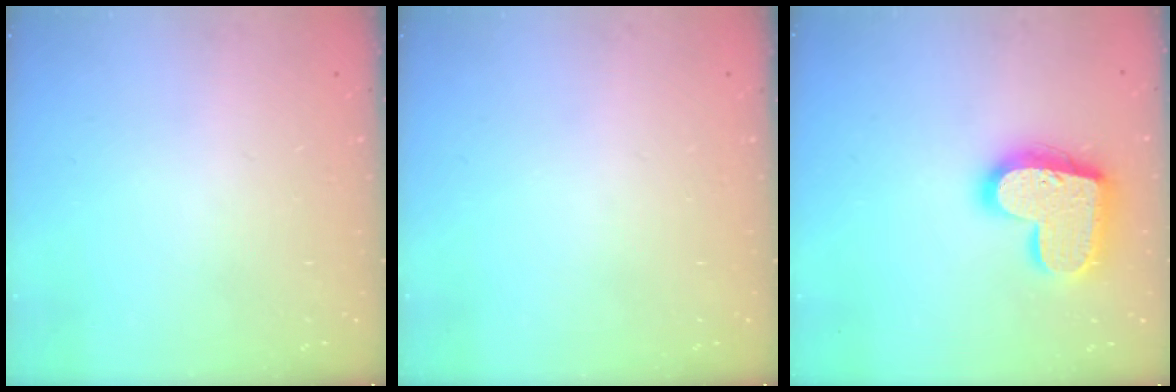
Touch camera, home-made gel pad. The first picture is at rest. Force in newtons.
{"total": 0.0}
{"total": 20.0, "press": 20.0, "slide": 1.2}